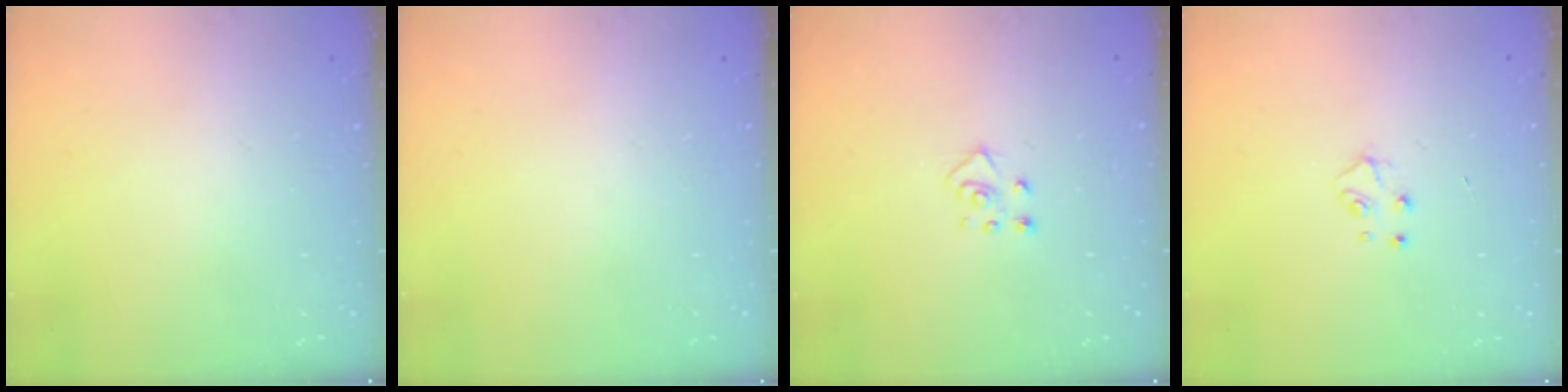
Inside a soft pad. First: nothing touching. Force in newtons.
{"total": 0.0}
{"total": 4.5, "press": 4.5, "slide": 0.4}
{"total": 4.0, "press": 4.0, "slide": 0.5}